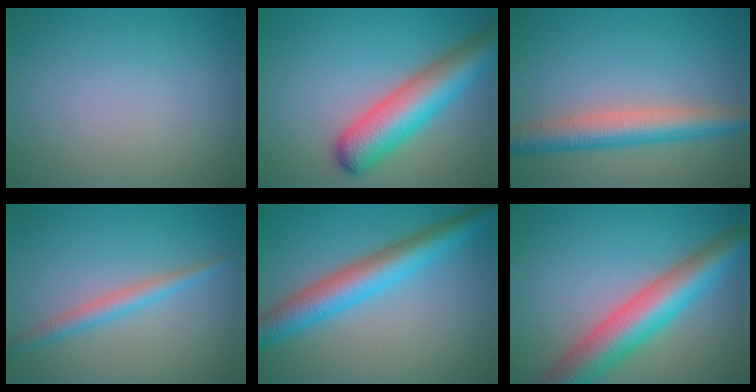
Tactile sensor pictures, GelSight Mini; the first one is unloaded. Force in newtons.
{"total": 7.4, "press": 7.4, "slide": 0.3}
{"total": 5.1, "press": 5.1, "slide": 0.2}
{"total": 2.3, "press": 2.3, "slide": 0.1}
{"total": 5.9, "press": 5.9, "slide": 0.0}
{"total": 8.1, "press": 8.1, "slide": 0.4}